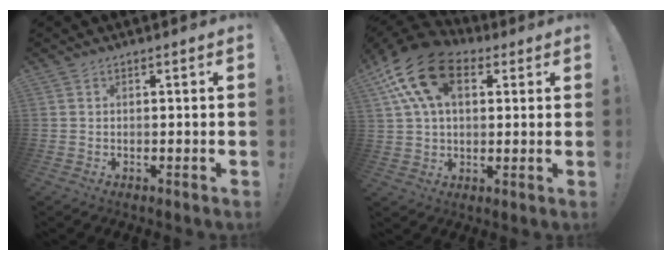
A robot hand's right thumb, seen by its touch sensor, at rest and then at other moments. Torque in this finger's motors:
{"motor_torque": [1.23, 2.67, 0.60, -0.17, 0.20]}